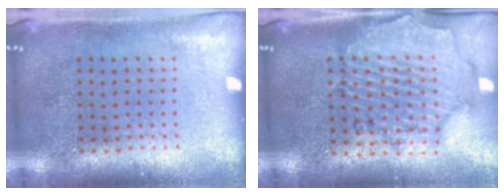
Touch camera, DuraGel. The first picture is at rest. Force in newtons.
{"total": 1.6, "press": 1.6, "slide": 0.4}